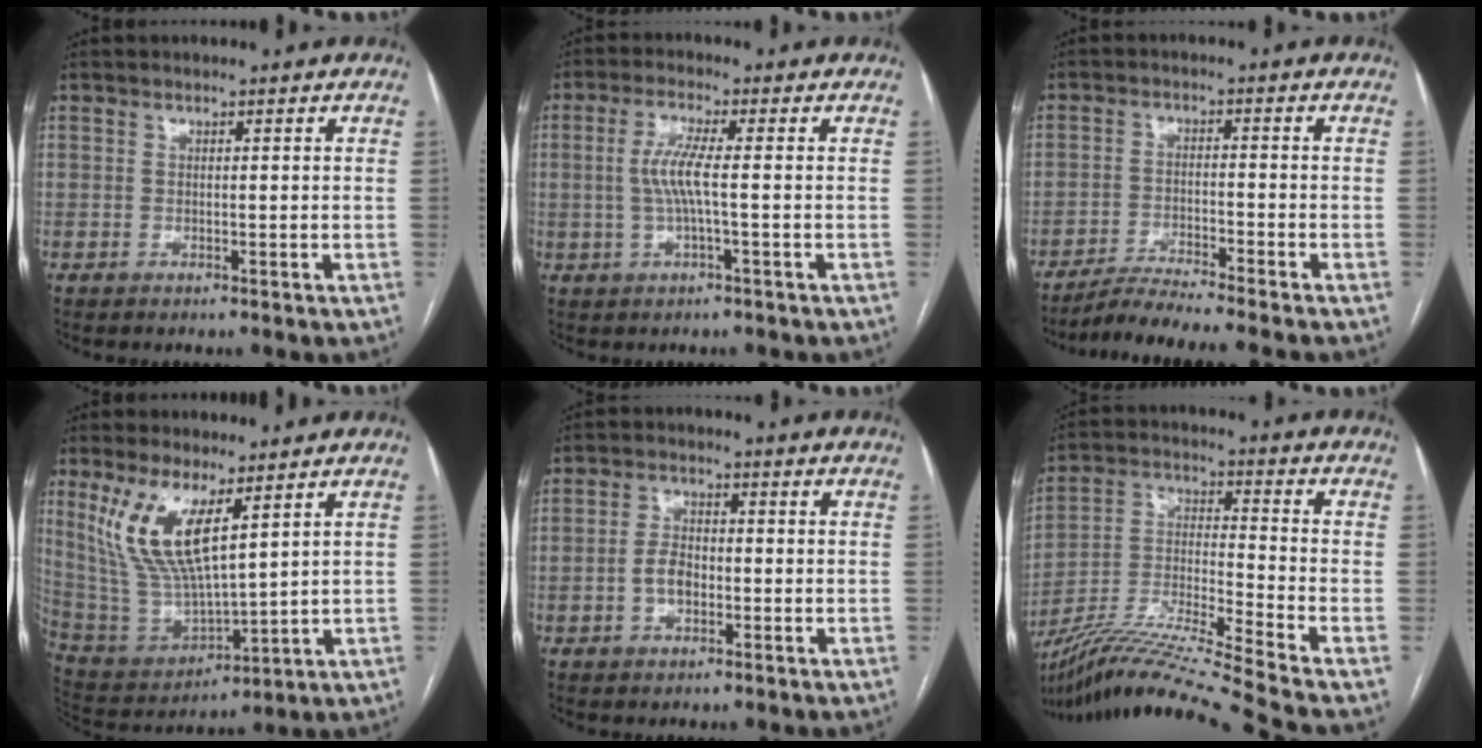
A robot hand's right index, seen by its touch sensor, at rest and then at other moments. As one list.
[{"total": 4.8, "force": [-0.2, 0.1, 4.8], "torque": [-0.102, 0.006, -0.004]}, {"total": 7.7, "force": [-6.9, -1.6, 3.1], "torque": [-0.041, -0.024, -0.118]}, {"total": 12.5, "force": [6.1, 3.4, 10.4], "torque": [-0.227, -0.001, 0.133]}, {"total": 3.9, "force": [-1.1, 2.2, 3.0], "torque": [-0.061, 0.010, -0.020]}, {"total": 19.0, "force": [-16.3, -3.1, 9.4], "torque": [-0.201, -0.020, -0.292]}]